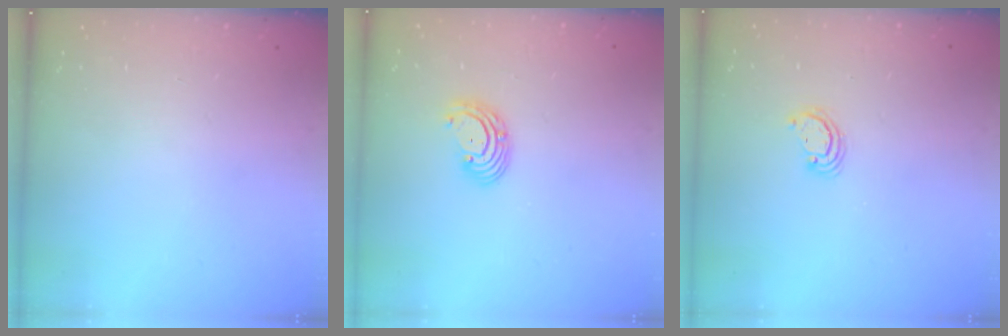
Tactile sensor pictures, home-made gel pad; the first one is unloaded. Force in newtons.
{"total": 3.9, "press": 3.9, "slide": 0.3}
{"total": 3.0, "press": 2.9, "slide": 0.3}